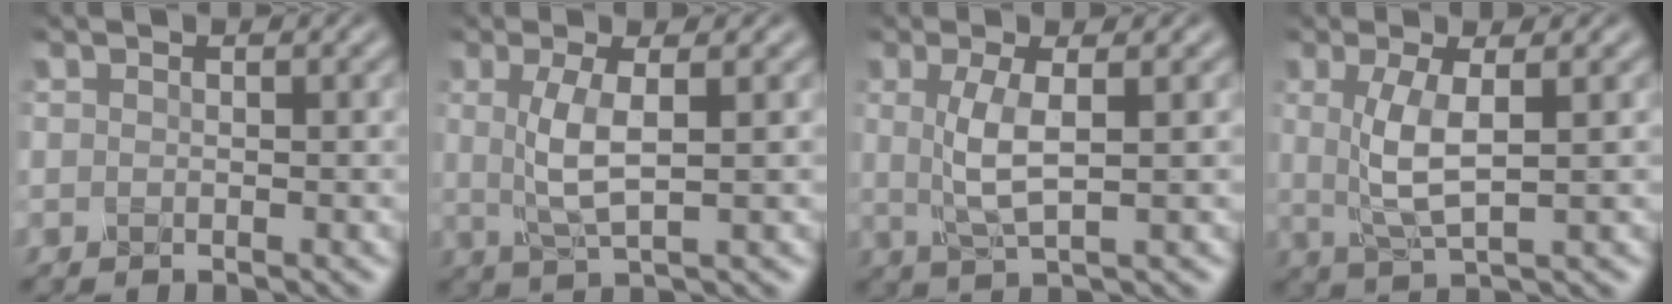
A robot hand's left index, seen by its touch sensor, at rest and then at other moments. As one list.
[{"total": 3.7, "force": [0.6, 0.9, 3.5], "torque": [-0.077, -0.002, 0.014]}, {"total": 3.7, "force": [0.6, 0.8, 3.5], "torque": [-0.076, -0.002, 0.013]}, {"total": 4.4, "force": [0.7, 1.1, 4.2], "torque": [-0.089, -0.001, 0.018]}]